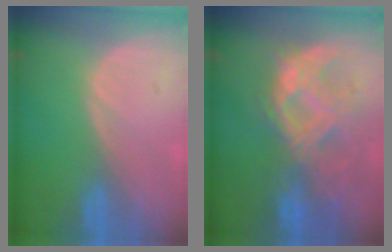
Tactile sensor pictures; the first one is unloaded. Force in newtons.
{"total": 9.8, "press": 8.8, "slide": 4.2}